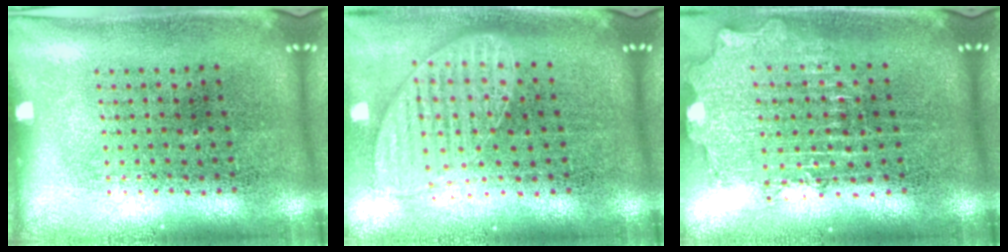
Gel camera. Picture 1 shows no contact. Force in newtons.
{"total": 1.4, "press": 1.2, "slide": 0.7}
{"total": 2.0, "press": 1.6, "slide": 1.2}